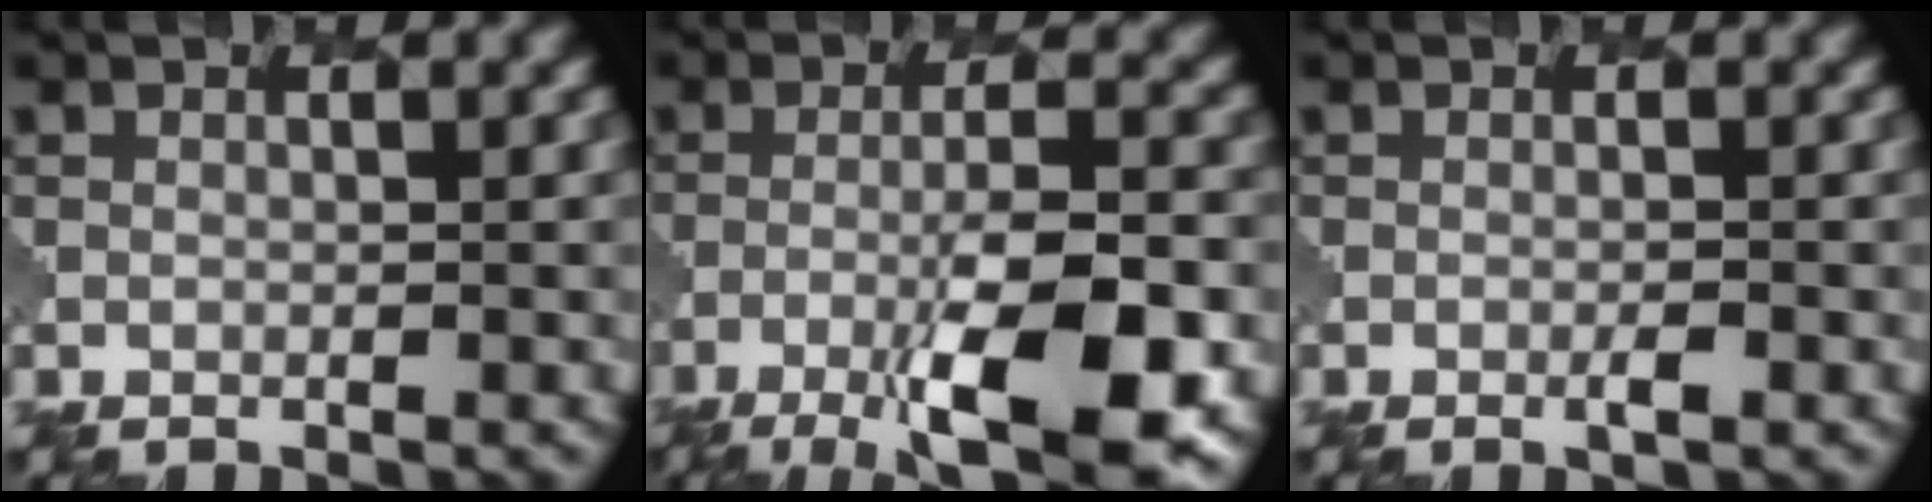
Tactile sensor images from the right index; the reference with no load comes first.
{"total": 9.8, "force": [-4.8, 2.5, 8.2], "torque": [-0.137, -0.005, -0.078]}
{"total": 0.7, "force": [-0.2, 0.0, 0.7], "torque": [-0.011, 0.003, -0.004]}